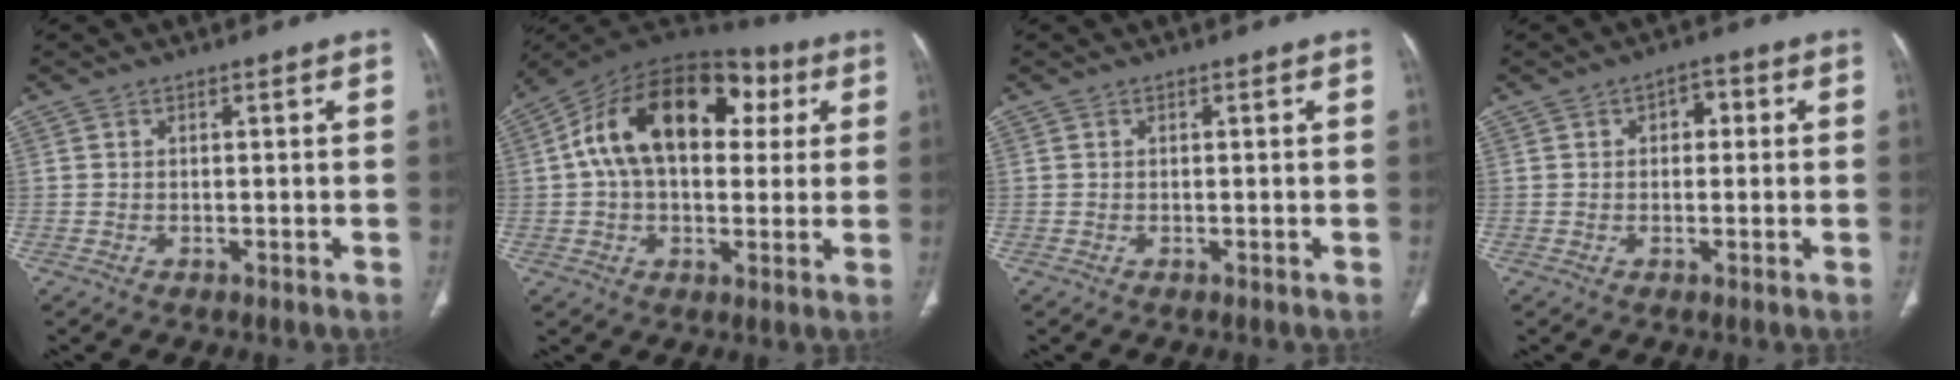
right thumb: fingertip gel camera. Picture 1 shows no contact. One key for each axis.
{"total": 22.6, "fx": 5.5, "fy": 13.9, "fz": 16.9, "tx": -0.264, "ty": 0.040, "tz": 0.079}
{"total": 0.0}
{"total": 3.5, "fx": 0.7, "fy": 2.4, "fz": 2.5, "tx": -0.018, "ty": 0.009, "tz": 0.005}